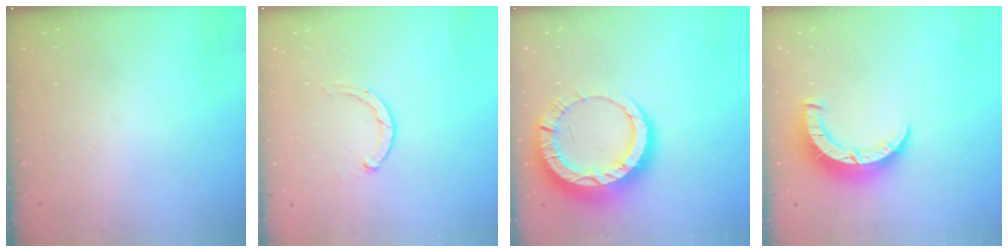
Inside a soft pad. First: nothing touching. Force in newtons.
{"total": 2.8, "press": 2.8, "slide": 0.5}
{"total": 13.8, "press": 13.7, "slide": 1.3}
{"total": 8.3, "press": 8.3, "slide": 0.6}